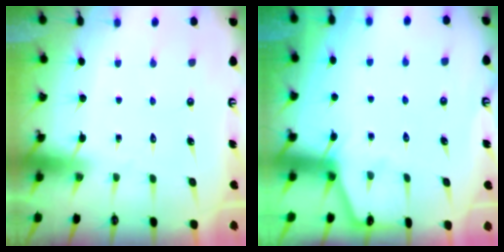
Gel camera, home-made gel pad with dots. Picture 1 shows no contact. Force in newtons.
{"total": 1.8, "press": 1.8, "slide": 0.3}